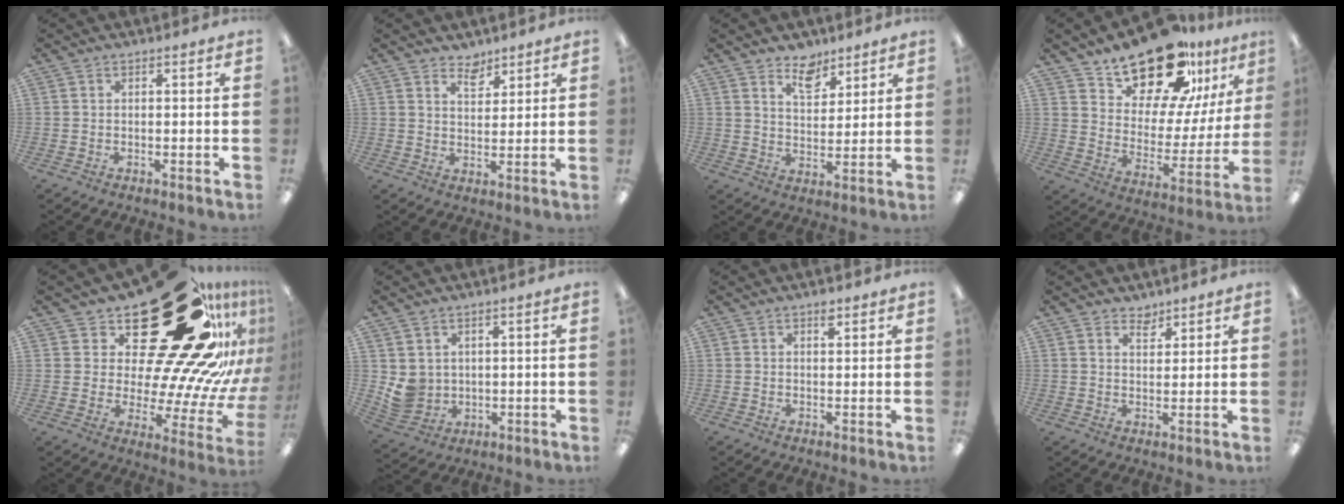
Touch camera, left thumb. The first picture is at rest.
{"total": 4.8, "force": [4.1, 2.3, 1.0], "torque": [-0.007, -0.026, 0.073]}
{"total": 7.7, "force": [5.9, 4.1, 2.6], "torque": [-0.023, -0.034, 0.104]}
{"total": 20.9, "force": [16.8, 8.8, 8.9], "torque": [-0.147, -0.120, 0.297]}
{"total": 35.8, "force": [21.6, 15.2, 24.2], "torque": [-0.280, -0.186, 0.410]}
{"total": 5.9, "force": [2.1, 5.4, 1.4], "torque": [-0.033, -0.010, 0.045]}
{"total": 2.2, "force": [1.5, 1.1, 1.2], "torque": [-0.009, -0.005, 0.023]}
{"total": 3.4, "force": [3.0, 1.4, 0.5], "torque": [0.001, -0.020, 0.055]}